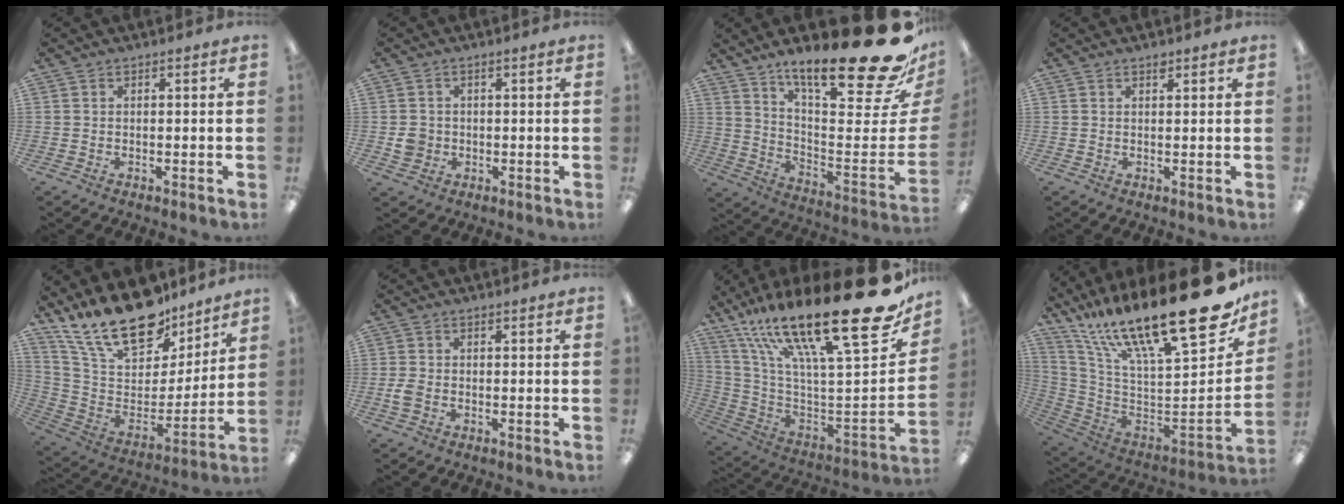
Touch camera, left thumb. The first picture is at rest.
{"total": 3.6, "force": [-0.3, 3.4, 1.1], "torque": [-0.003, 0.001, -0.007]}
{"total": 27.2, "force": [18.1, 5.3, 19.7], "torque": [-0.253, -0.146, 0.292]}
{"total": 1.2, "force": [1.0, 0.4, 0.5], "torque": [-0.003, -0.003, 0.017]}
{"total": 22.3, "force": [17.4, 9.2, 10.5], "torque": [-0.204, -0.119, 0.315]}
{"total": 2.6, "force": [-0.6, 1.7, 1.9], "torque": [-0.039, 0.002, -0.011]}
{"total": 29.9, "force": [19.2, 6.7, 22.0], "torque": [-0.334, -0.148, 0.318]}
{"total": 27.5, "force": [17.0, 7.9, 20.1], "torque": [-0.309, -0.134, 0.288]}